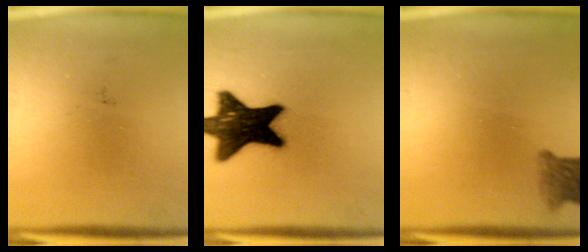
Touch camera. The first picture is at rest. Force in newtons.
{"total": 17.4}
{"total": 3.9}